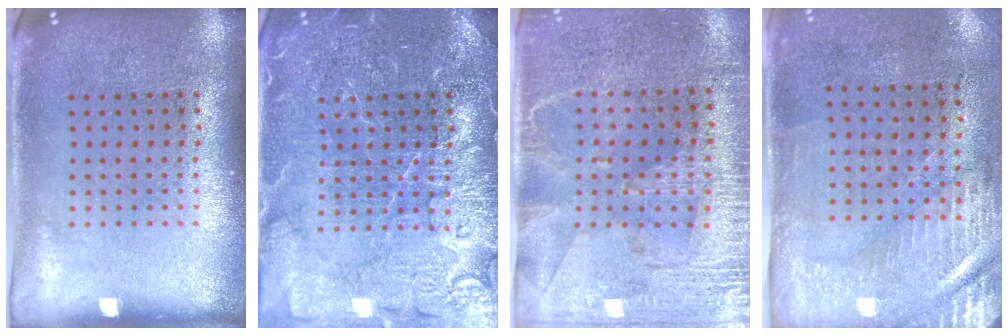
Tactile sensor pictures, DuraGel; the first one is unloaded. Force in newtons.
{"total": 4.5, "press": 4.4, "slide": 0.6}
{"total": 3.0, "press": 2.7, "slide": 1.3}
{"total": 3.0, "press": 2.5, "slide": 1.6}